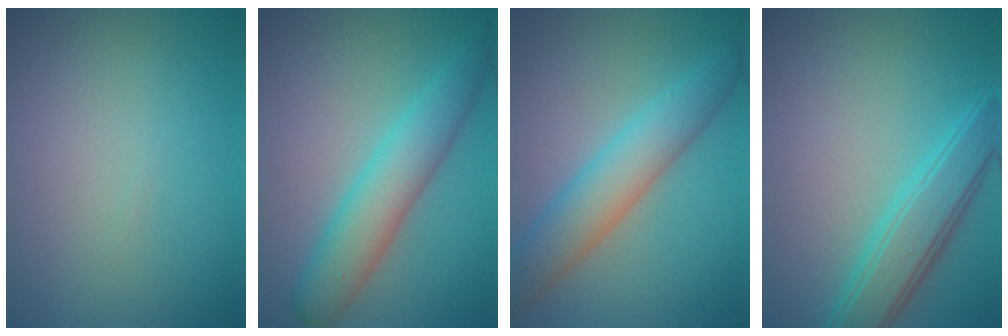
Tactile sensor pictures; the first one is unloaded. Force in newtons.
{"total": 5.3, "press": 5.3, "slide": 0.0}
{"total": 5.5, "press": 5.5, "slide": 0.4}
{"total": 4.4, "press": 4.4, "slide": 0.2}